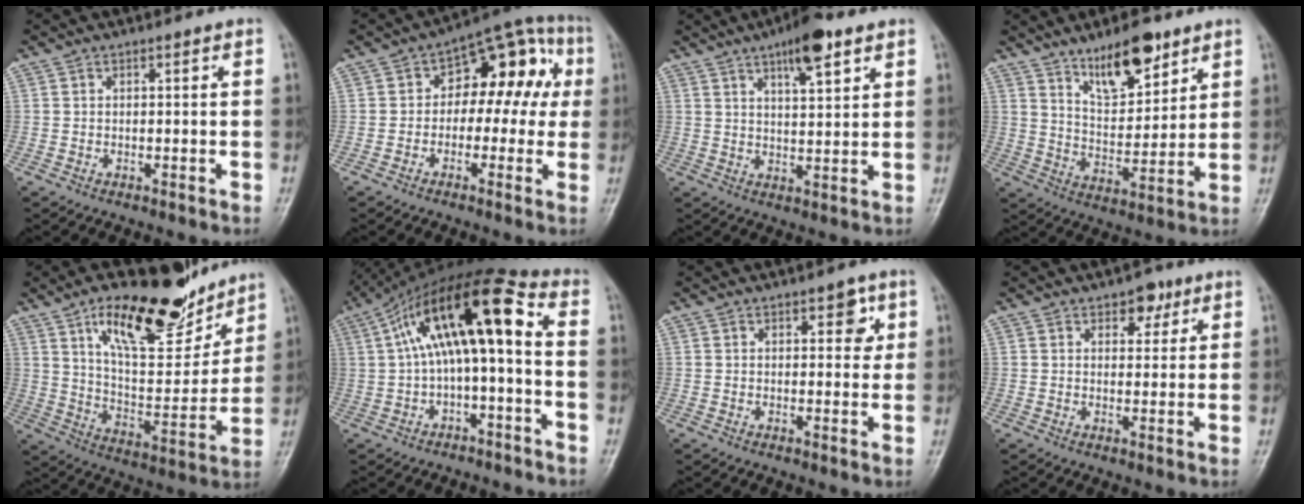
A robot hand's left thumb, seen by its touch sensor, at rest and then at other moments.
{"total": 13.5, "force": [1.1, 8.6, 10.3], "torque": [-0.079, 0.053, 0.001]}
{"total": 9.0, "force": [5.3, 2.6, 6.9], "torque": [-0.095, -0.022, 0.081]}
{"total": 11.7, "force": [7.9, 4.5, 7.5], "torque": [-0.099, -0.054, 0.140]}
{"total": 20.3, "force": [13.3, 7.7, 13.2], "torque": [-0.161, -0.077, 0.225]}
{"total": 15.4, "force": [0.5, 5.2, 14.4], "torque": [-0.251, 0.063, 0.005]}
{"total": 3.8, "force": [1.5, 2.2, 2.7], "torque": [-0.009, -0.003, 0.014]}
{"total": 4.0, "force": [2.3, 2.5, 2.1], "torque": [-0.002, -0.009, 0.030]}